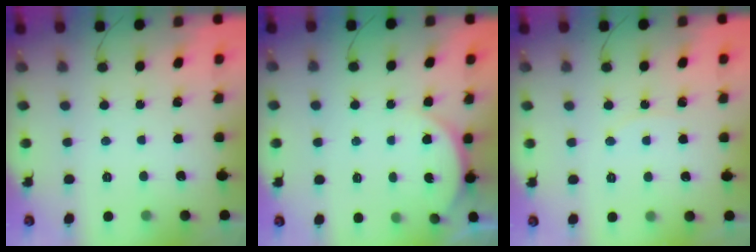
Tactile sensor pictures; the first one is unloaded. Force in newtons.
{"total": 4.0, "press": 4.0, "slide": 0.5}
{"total": 4.4, "press": 4.3, "slide": 0.8}